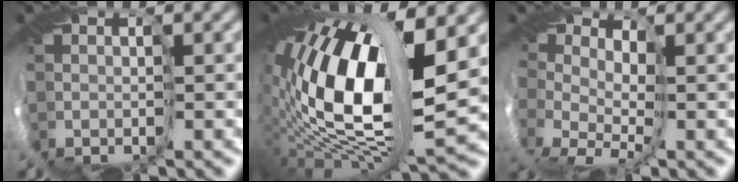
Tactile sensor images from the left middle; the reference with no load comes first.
{"total": 16.1, "force": [0.5, 6.8, 14.6], "torque": [-0.280, 0.014, 0.015]}
{"total": 2.9, "force": [0.3, 1.6, 2.4], "torque": [-0.052, -0.001, 0.011]}